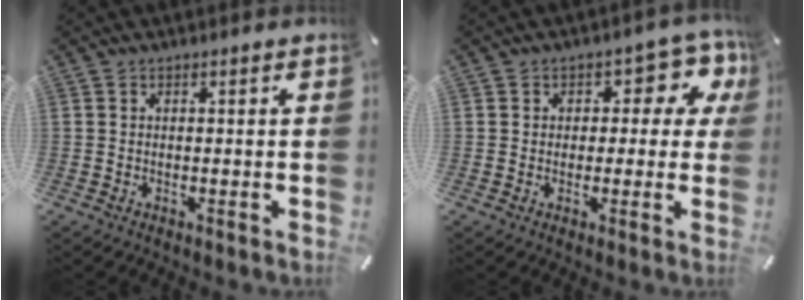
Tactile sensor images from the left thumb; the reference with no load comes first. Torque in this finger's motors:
{"motor_torque": [0.21, 0.24, 0.29, 0.23, 0.01]}